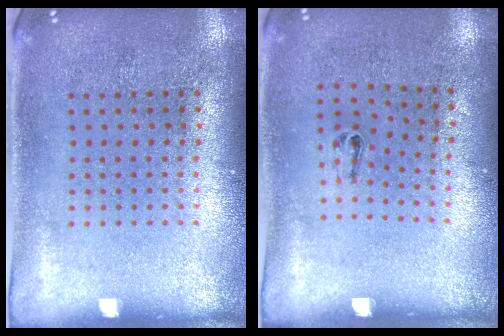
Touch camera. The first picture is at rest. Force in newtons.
{"total": 0.5, "press": 0.3, "slide": 0.5}